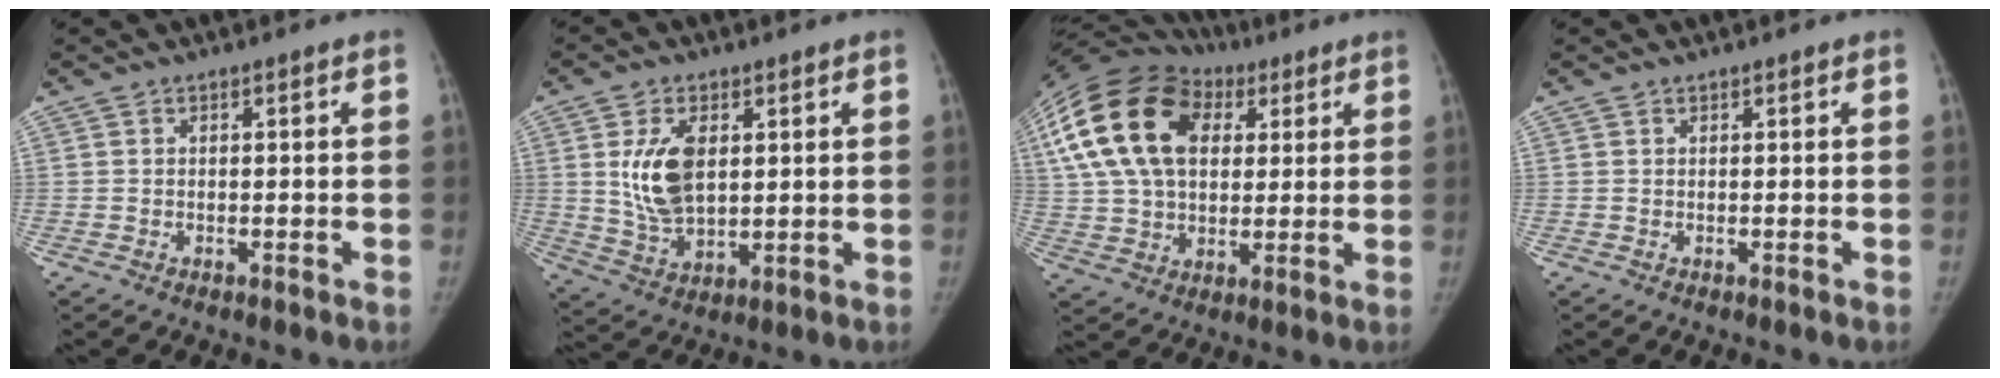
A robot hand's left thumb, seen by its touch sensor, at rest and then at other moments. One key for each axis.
{"total": 10.4, "fx": 2.5, "fy": 6.2, "fz": 8.0, "tx": -0.135, "ty": -0.017, "tz": 0.057}
{"total": 24.0, "fx": 7.6, "fy": 16.0, "fz": 16.2, "tx": -0.313, "ty": 0.030, "tz": 0.132}
{"total": 0.0}